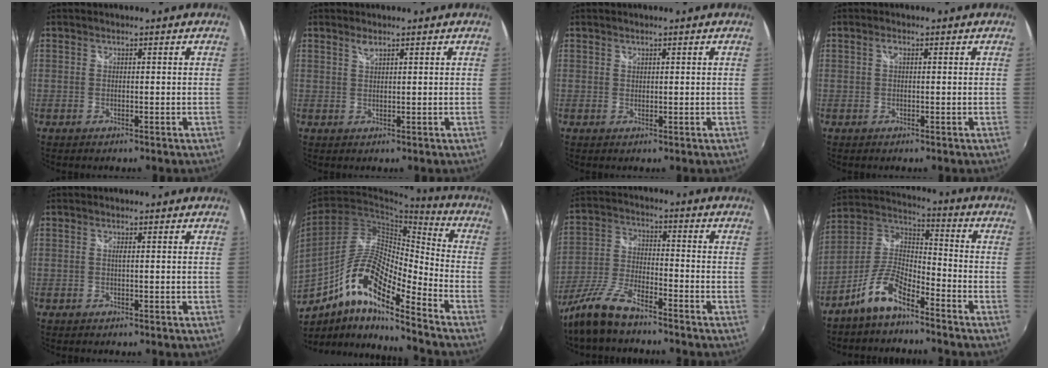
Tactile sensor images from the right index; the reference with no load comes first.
{"total": 1.4, "force": [1.0, 0.4, 0.8], "torque": [-0.014, 0.002, 0.018]}
{"total": 0.6, "force": [0.4, 0.3, 0.1], "torque": [0.000, 0.000, 0.007]}
{"total": 1.0, "force": [0.3, 0.3, 0.9], "torque": [-0.017, 0.003, 0.001]}
{"total": 0.7, "force": [-0.1, -0.2, 0.7], "torque": [-0.010, 0.000, -0.003]}
{"total": 15.5, "force": [-8.6, 3.7, 12.3], "torque": [-0.227, -0.001, -0.169]}
{"total": 10.6, "force": [-8.0, 2.7, 6.3], "torque": [-0.137, -0.008, -0.160]}
{"total": 9.8, "force": [-6.5, 3.4, 6.5], "torque": [-0.152, 0.023, -0.127]}